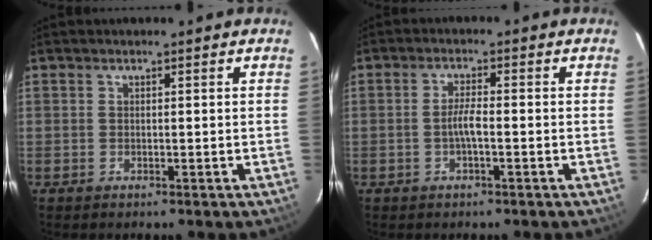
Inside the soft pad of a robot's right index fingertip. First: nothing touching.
{"total": 2.8, "force": [-1.0, 0.3, 2.6], "torque": [-0.052, 0.004, -0.018]}